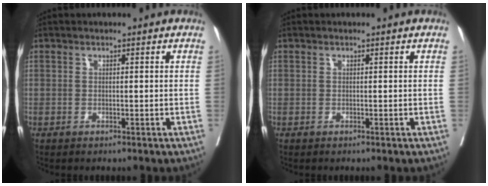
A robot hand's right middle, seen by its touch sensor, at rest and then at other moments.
{"total": 0.0}